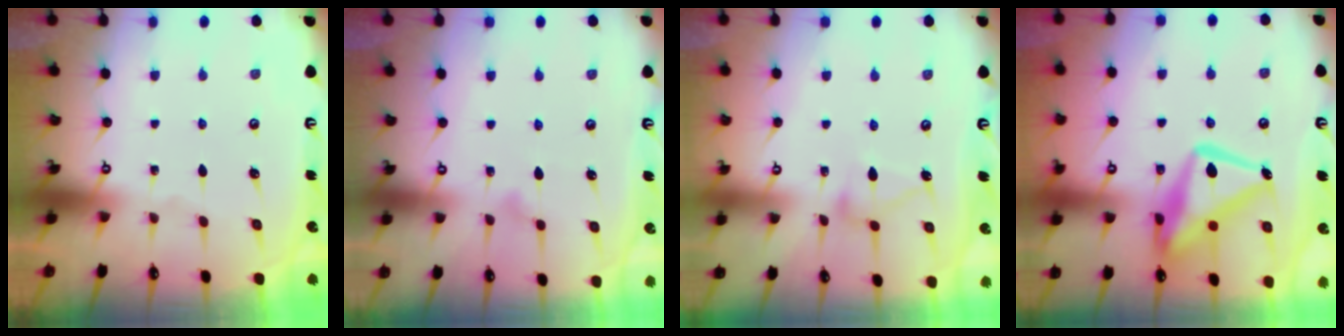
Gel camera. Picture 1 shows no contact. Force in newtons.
{"total": 6.5, "press": 6.4, "slide": 0.4}
{"total": 9.2, "press": 9.2, "slide": 0.4}
{"total": 17.1, "press": 17.0, "slide": 1.7}